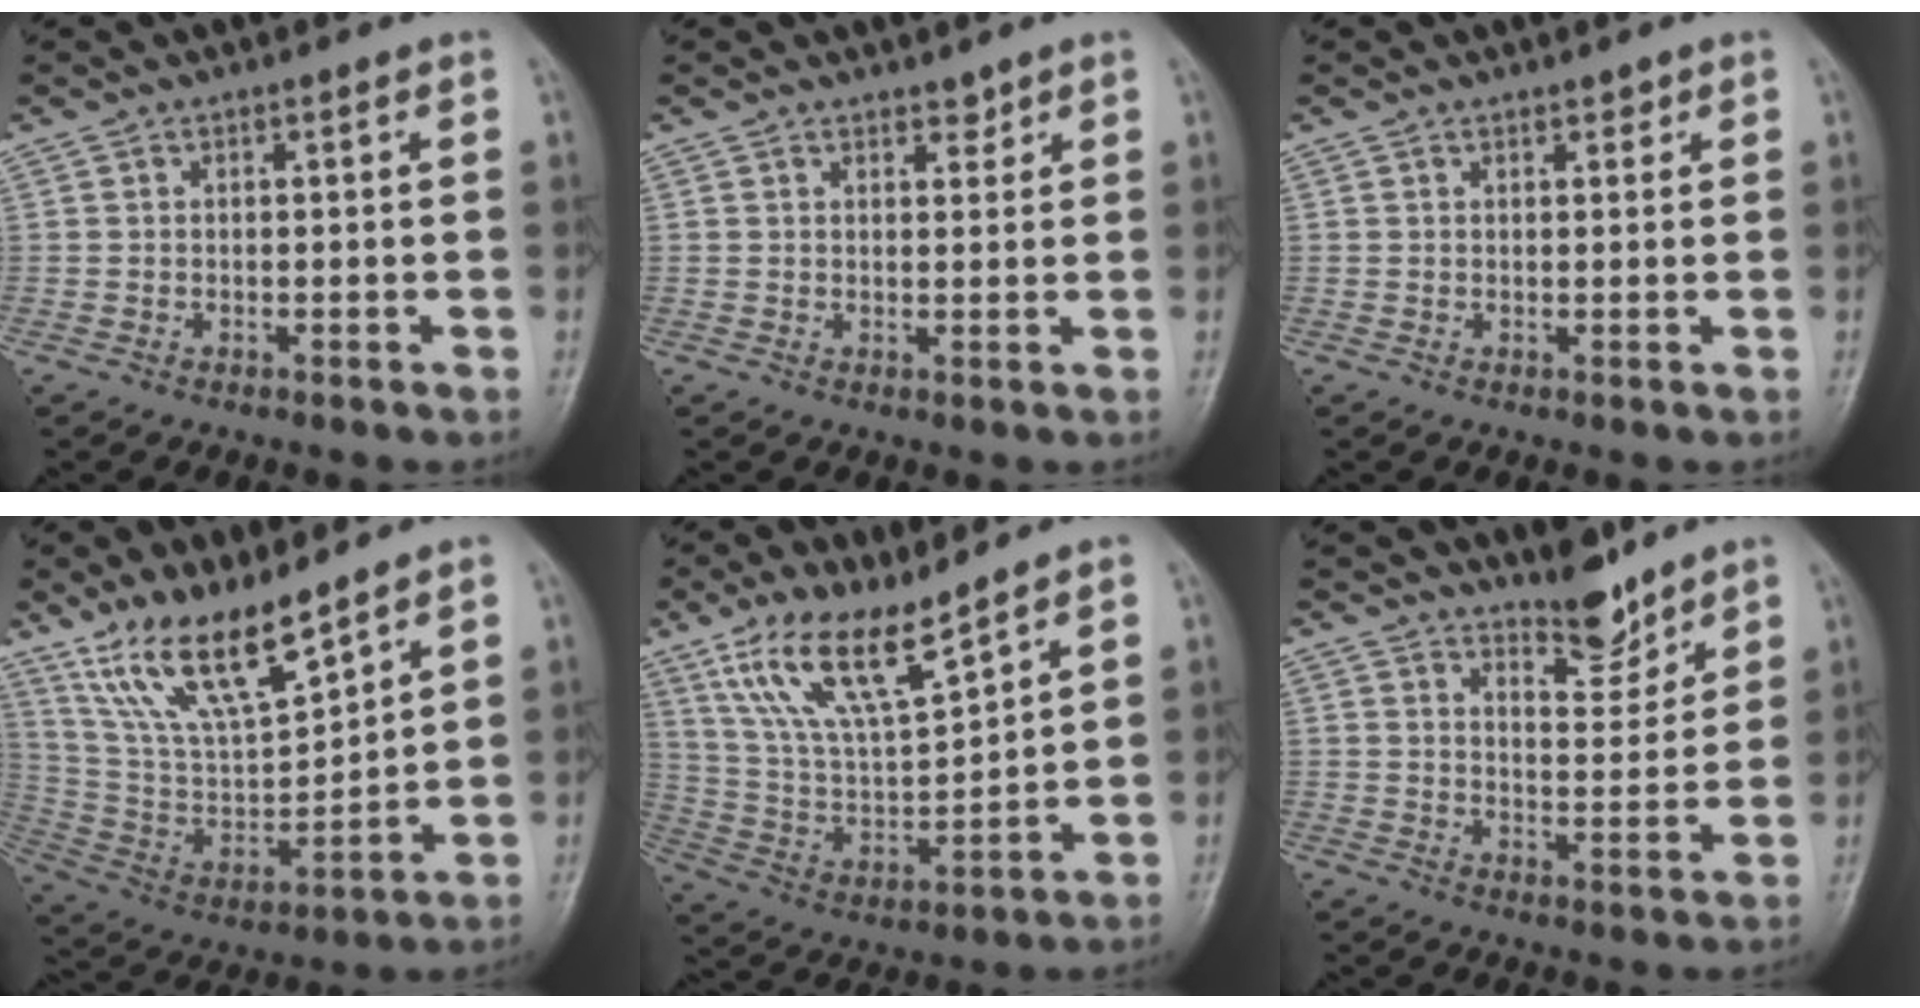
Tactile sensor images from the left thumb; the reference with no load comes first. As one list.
[{"total": 1.7, "force": [1.4, 0.8, 0.6], "torque": [0.003, -0.011, 0.021]}, {"total": 1.2, "force": [0.9, 0.5, 0.5], "torque": [-0.002, -0.005, 0.012]}, {"total": 16.0, "force": [11.8, 4.5, 9.9], "torque": [-0.161, -0.056, 0.240]}, {"total": 14.3, "force": [10.0, 3.8, 9.4], "torque": [-0.164, -0.050, 0.210]}, {"total": 5.6, "force": [4.7, 2.3, 2.0], "torque": [-0.008, -0.040, 0.076]}]